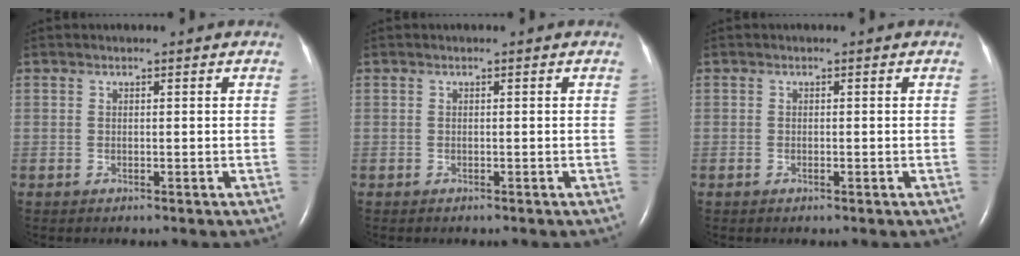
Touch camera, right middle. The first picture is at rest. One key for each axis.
{"total": 0.0}
{"total": 0.5, "fx": -0.3, "fy": 0.2, "fz": 0.4, "tx": -0.012, "ty": -0.001, "tz": -0.004}